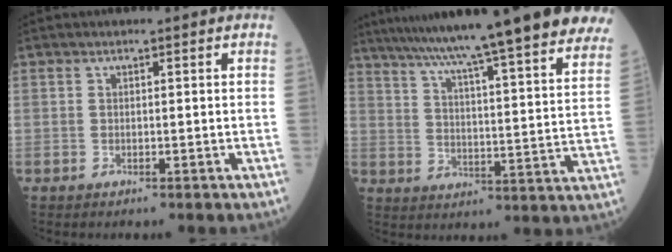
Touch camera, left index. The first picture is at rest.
{"total": 32.2, "force": [27.0, 1.0, 17.5], "torque": [-0.239, -0.053, 0.352]}